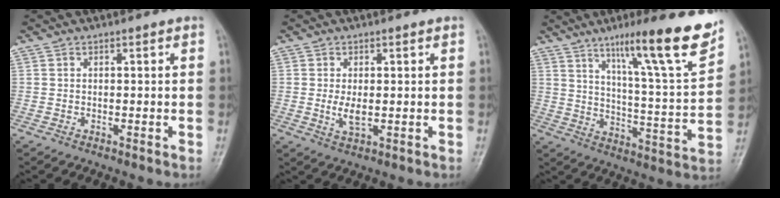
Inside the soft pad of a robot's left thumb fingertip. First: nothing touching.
{"total": 3.3, "force": [0.0, 1.5, 2.9], "torque": [-0.057, -0.008, 0.005]}
{"total": 19.0, "force": [12.4, 1.4, 14.2], "torque": [-0.192, -0.065, 0.191]}